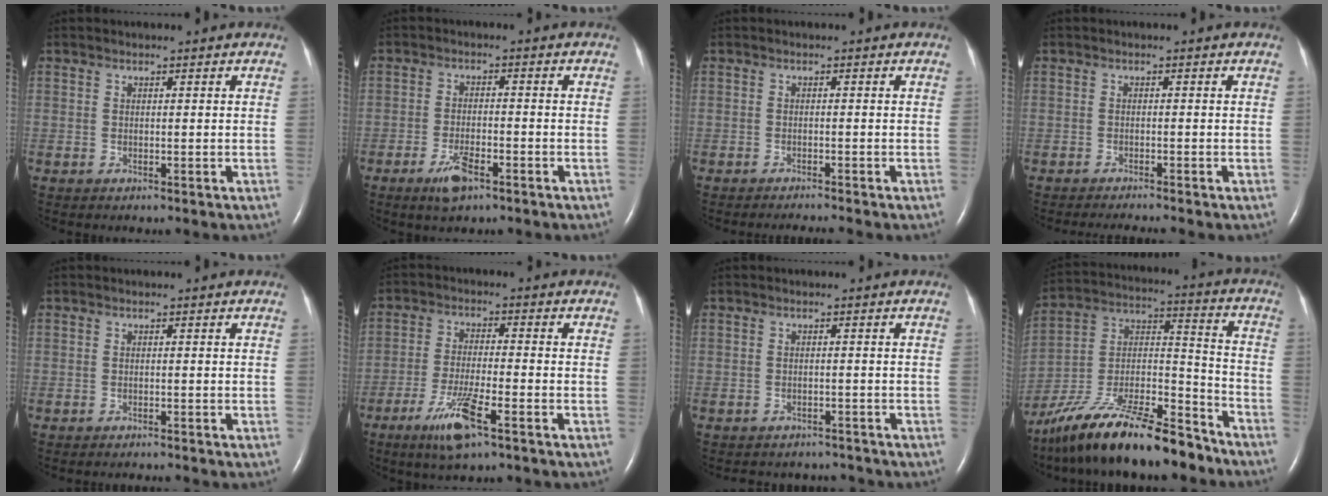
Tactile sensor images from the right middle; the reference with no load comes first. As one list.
[{"total": 4.6, "force": [-2.9, 1.3, 3.4], "torque": [-0.072, -0.004, -0.049]}, {"total": 2.7, "force": [-2.5, -0.8, 0.7], "torque": [-0.007, -0.007, -0.035]}, {"total": 3.4, "force": [-3.1, -0.9, 1.1], "torque": [-0.012, -0.010, -0.047]}, {"total": 1.7, "force": [-1.7, -0.2, 0.4], "torque": [-0.005, -0.003, -0.018]}, {"total": 7.9, "force": [-4.6, 0.6, 6.4], "torque": [-0.133, -0.016, -0.082]}, {"total": 5.3, "force": [-5.0, 1.6, -0.2], "torque": [0.001, 0.006, -0.059]}, {"total": 23.2, "force": [-18.7, 4.8, 12.9], "torque": [-0.218, 0.004, -0.322]}]